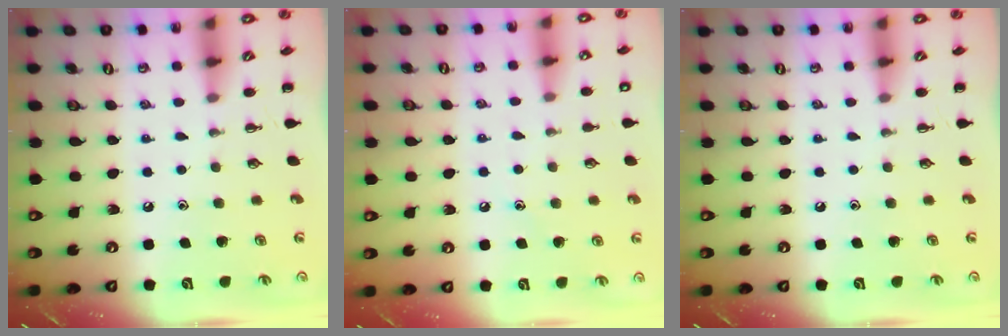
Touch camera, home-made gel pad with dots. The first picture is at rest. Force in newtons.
{"total": 6.1, "press": 5.9, "slide": 1.7}
{"total": 0.0}